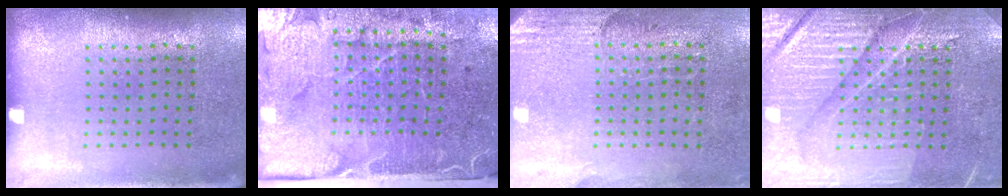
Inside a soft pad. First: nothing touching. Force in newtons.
{"total": 5.0, "press": 4.0, "slide": 3.0}
{"total": 2.8, "press": 2.4, "slide": 1.4}
{"total": 6.1, "press": 6.0, "slide": 0.8}